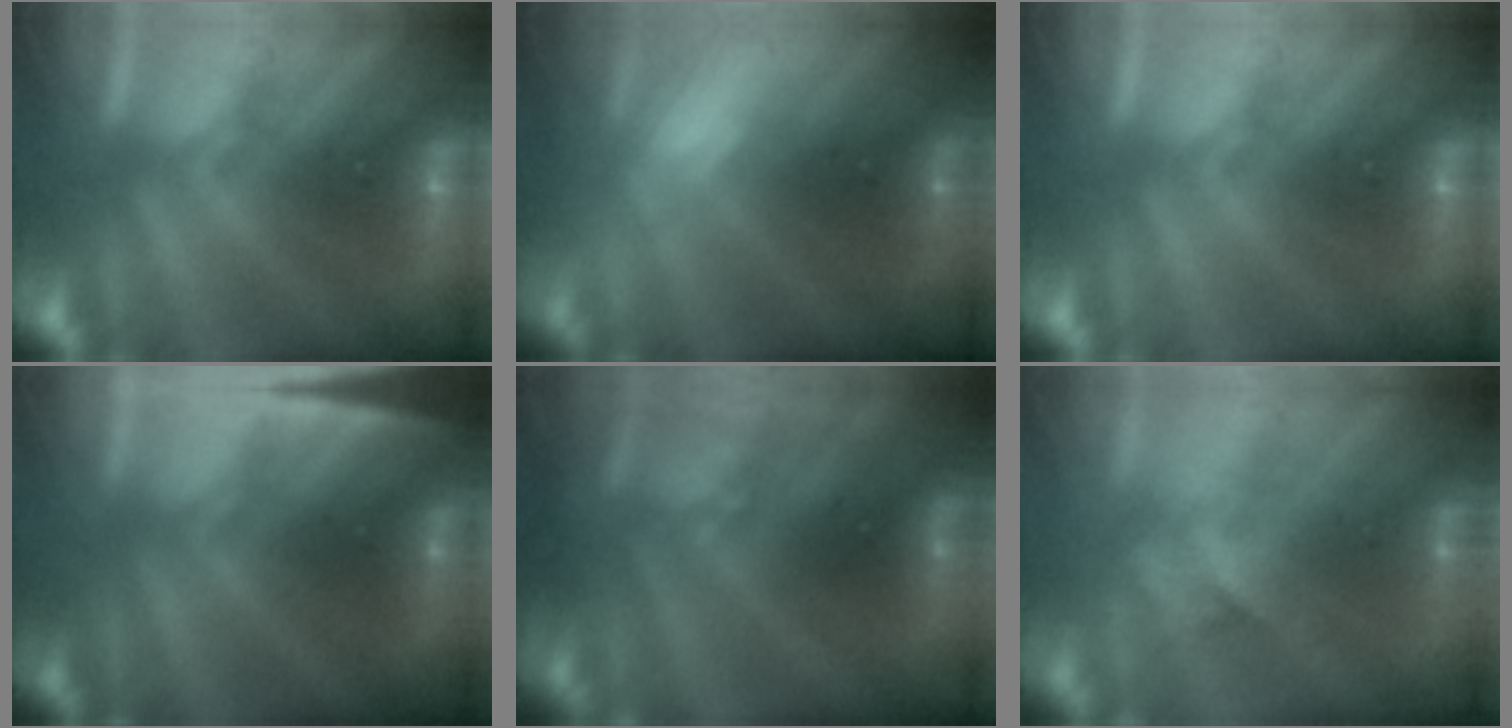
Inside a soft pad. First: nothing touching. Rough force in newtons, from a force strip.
{"total": 3.0}
{"total": 0.0}
{"total": 4.7}
{"total": 3.0}
{"total": 2.9}